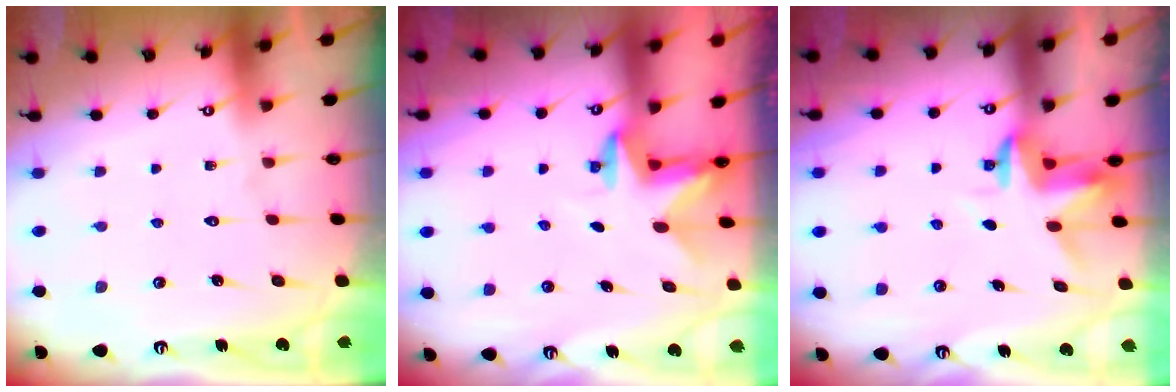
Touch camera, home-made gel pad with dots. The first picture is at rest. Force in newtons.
{"total": 2.3, "press": 2.3, "slide": 0.4}
{"total": 3.4, "press": 3.4, "slide": 0.2}